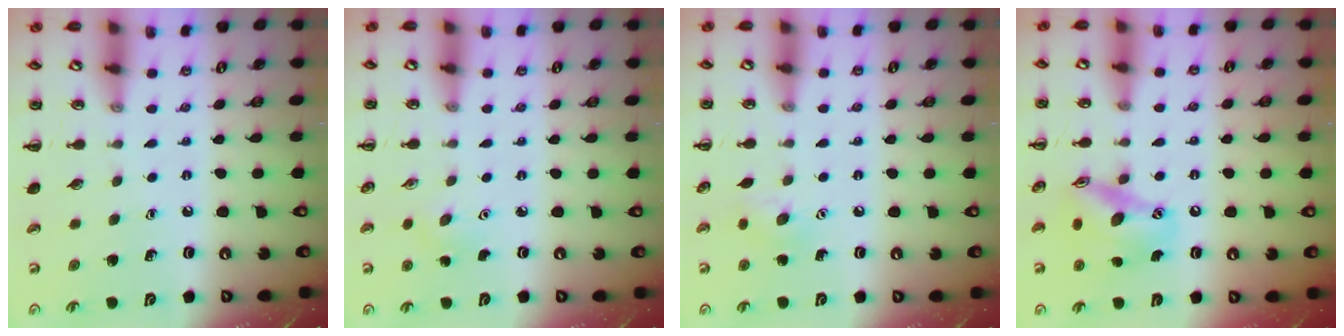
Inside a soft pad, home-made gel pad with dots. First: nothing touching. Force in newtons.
{"total": 2.8, "press": 2.8, "slide": 0.7}
{"total": 6.9, "press": 6.8, "slide": 1.4}
{"total": 14.4, "press": 14.1, "slide": 2.8}